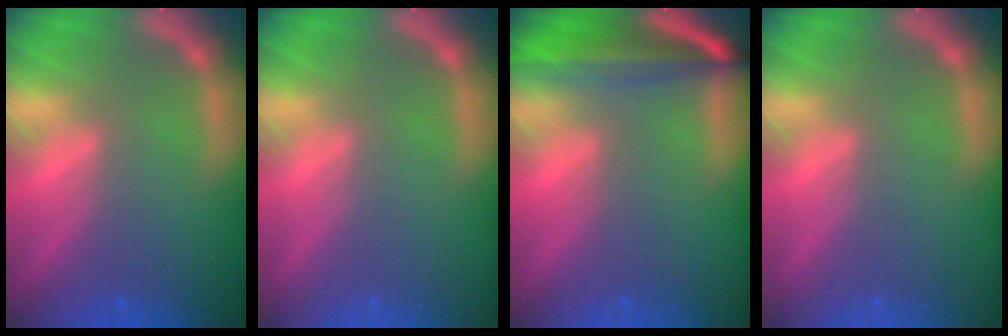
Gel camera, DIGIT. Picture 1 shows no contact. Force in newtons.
{"total": 0.0}
{"total": 8.1}
{"total": 0.0}